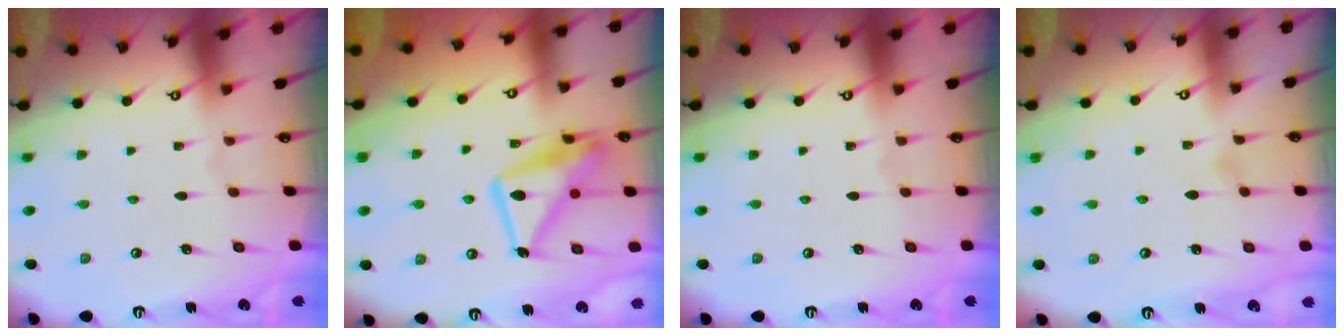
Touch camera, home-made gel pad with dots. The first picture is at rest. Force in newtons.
{"total": 17.3, "press": 17.2, "slide": 1.3}
{"total": 0.0}
{"total": 3.8, "press": 3.8, "slide": 0.2}